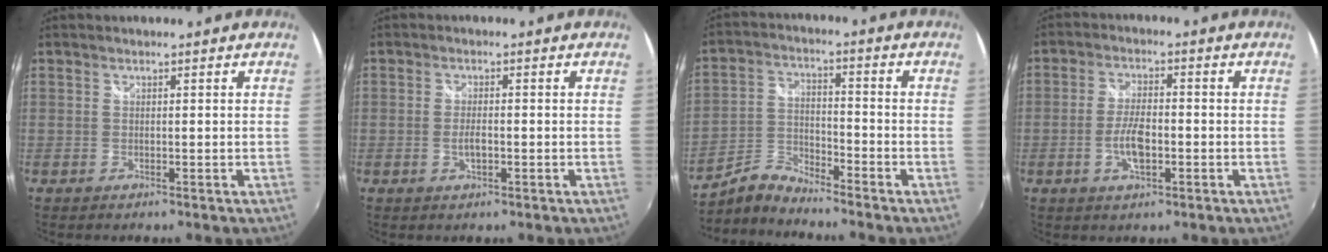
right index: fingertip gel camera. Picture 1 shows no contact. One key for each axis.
{"total": 2.6, "fx": -0.7, "fy": 1.1, "fz": 2.2, "tx": -0.042, "ty": -0.003, "tz": -0.013}
{"total": 5.6, "fx": -5.4, "fy": 0.8, "fz": 1.1, "tx": -0.023, "ty": 0.016, "tz": -0.116}
{"total": 6.1, "fx": -1.8, "fy": 2.5, "fz": 5.3, "tx": -0.108, "ty": 0.000, "tz": -0.034}